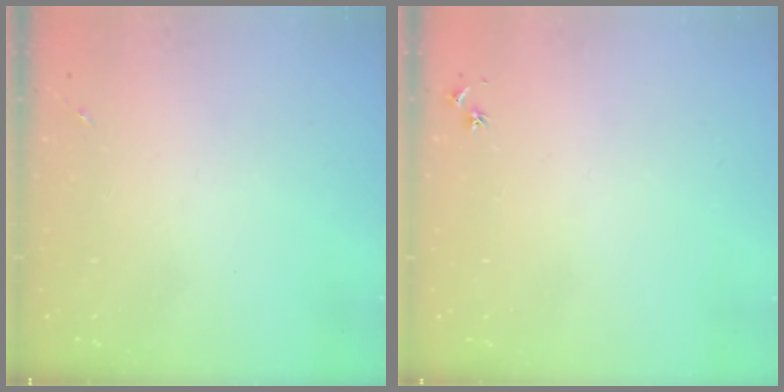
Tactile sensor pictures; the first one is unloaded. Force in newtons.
{"total": 3.0, "press": 2.9, "slide": 0.4}